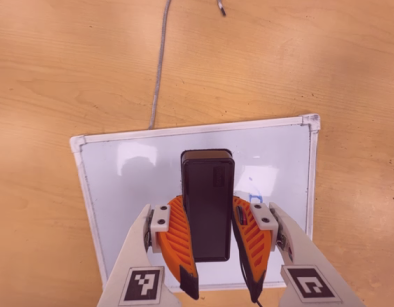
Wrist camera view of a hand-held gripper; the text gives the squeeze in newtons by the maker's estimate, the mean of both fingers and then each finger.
{"total": 9.6, "left": 8.3, "right": 10.8}